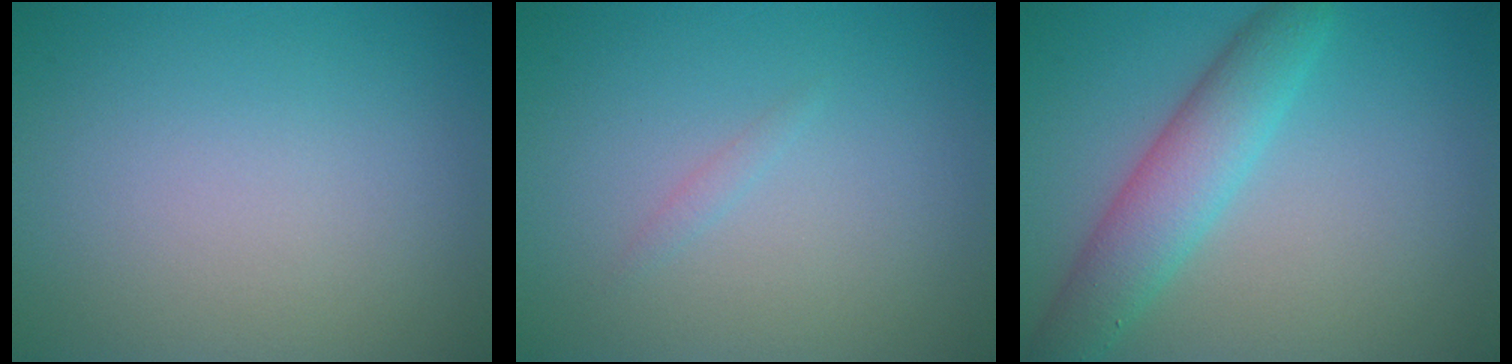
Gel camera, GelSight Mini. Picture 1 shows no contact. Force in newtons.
{"total": 0.6, "press": 0.6, "slide": 0.0}
{"total": 4.8, "press": 4.8, "slide": 0.2}